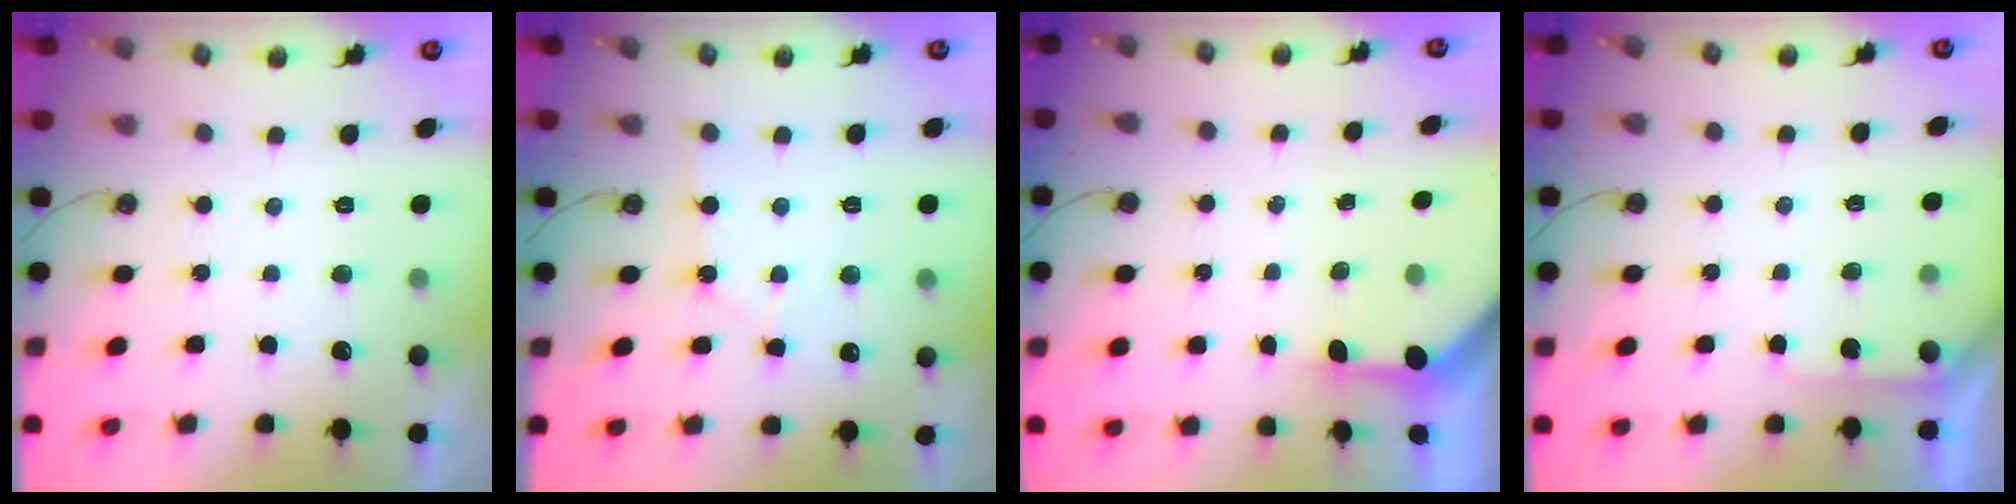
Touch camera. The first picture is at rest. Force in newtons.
{"total": 4.7, "press": 4.6, "slide": 0.7}
{"total": 3.2, "press": 3.2, "slide": 0.2}
{"total": 3.1, "press": 3.1, "slide": 0.3}